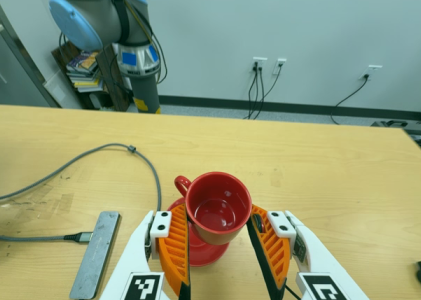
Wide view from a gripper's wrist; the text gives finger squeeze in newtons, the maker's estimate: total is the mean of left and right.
{"total": 6.2, "left": 6.5, "right": 5.9}